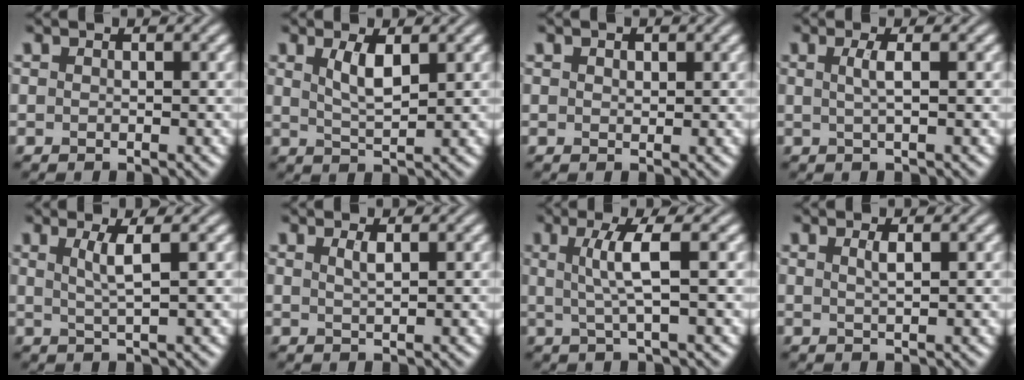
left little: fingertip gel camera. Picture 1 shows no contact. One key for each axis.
{"total": 2.8, "fx": 1.2, "fy": 0.9, "fz": 2.4, "tx": -0.049, "ty": -0.002, "tz": 0.025}
{"total": 0.8, "fx": 0.4, "fy": 0.5, "fz": 0.5, "tx": -0.008, "ty": -0.001, "tz": 0.007}
{"total": 1.8, "fx": 0.3, "fy": 0.5, "fz": 1.7, "tx": -0.034, "ty": 0.003, "tz": 0.002}
{"total": 2.5, "fx": 0.8, "fy": 0.5, "fz": 2.4, "tx": -0.042, "ty": -0.001, "tz": 0.013}
{"total": 1.2, "fx": 0.6, "fy": 0.3, "fz": 1.0, "tx": -0.017, "ty": 0.002, "tz": 0.009}
{"total": 3.6, "fx": 0.5, "fy": 0.6, "fz": 3.5, "tx": -0.068, "ty": -0.001, "tz": 0.011}
{"total": 1.3, "fx": 0.5, "fy": 0.4, "fz": 1.1, "tx": -0.018, "ty": 0.003, "tz": 0.007}